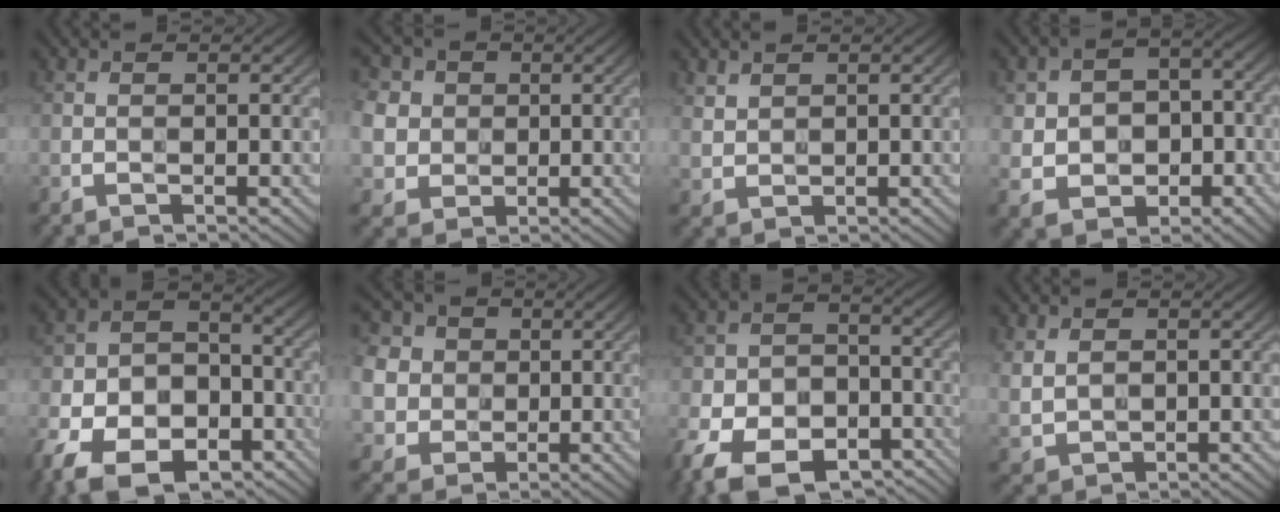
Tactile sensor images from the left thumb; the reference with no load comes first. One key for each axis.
{"total": 9.1, "fx": 1.9, "fy": 8.2, "fz": 3.6, "tx": -0.132, "ty": 0.014, "tz": 0.028}
{"total": 2.2, "fx": 1.5, "fy": 1.4, "fz": 0.9, "tx": -0.026, "ty": -0.002, "tz": 0.038}
{"total": 7.5, "fx": -1.0, "fy": 6.0, "fz": 4.4, "tx": -0.094, "ty": -0.013, "tz": -0.021}
{"total": 16.4, "fx": -9.3, "fy": 10.2, "fz": 8.8, "tx": -0.193, "ty": -0.046, "tz": -0.159}
{"total": 11.2, "fx": 2.0, "fy": 10.1, "fz": 4.5, "tx": -0.168, "ty": 0.011, "tz": 0.028}
{"total": 15.1, "fx": -9.5, "fy": 8.9, "fz": 7.7, "tx": -0.176, "ty": -0.051, "tz": -0.151}
{"total": 3.6, "fx": 0.9, "fy": 2.8, "fz": 2.1, "tx": -0.062, "ty": -0.005, "tz": 0.023}